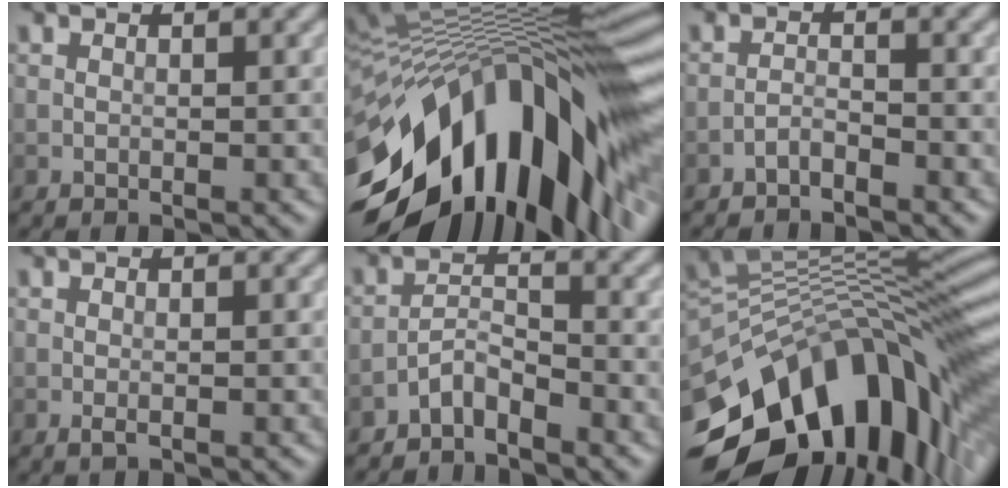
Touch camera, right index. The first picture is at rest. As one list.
[{"total": 16.7, "force": [-5.6, 7.4, 13.9], "torque": [-0.214, 0.006, -0.107]}, {"total": 1.3, "force": [-1.2, 0.2, 0.4], "torque": [-0.007, 0.005, -0.026]}, {"total": 0.7, "force": [-0.3, 0.2, 0.6], "torque": [-0.015, -0.003, -0.005]}, {"total": 2.5, "force": [-2.2, 0.5, 0.9], "torque": [-0.018, 0.010, -0.047]}, {"total": 15.7, "force": [-6.1, 7.6, 12.2], "torque": [-0.187, 0.018, -0.118]}]